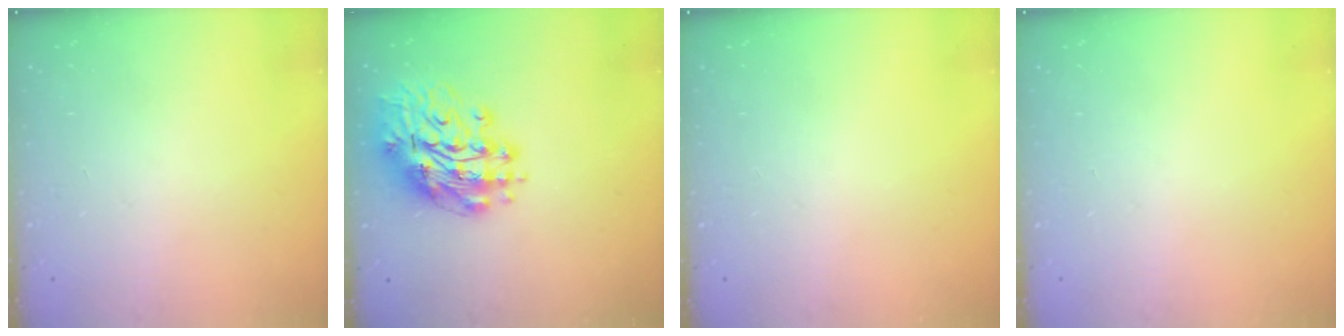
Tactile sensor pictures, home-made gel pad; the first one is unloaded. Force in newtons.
{"total": 14.3, "press": 14.2, "slide": 1.9}
{"total": 0.0}
{"total": 0.0}